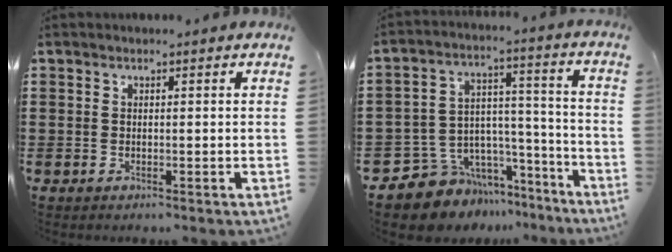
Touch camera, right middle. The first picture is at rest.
{"total": 8.3, "force": [-6.7, 4.9, 0.2], "torque": [-0.026, 0.008, -0.125]}